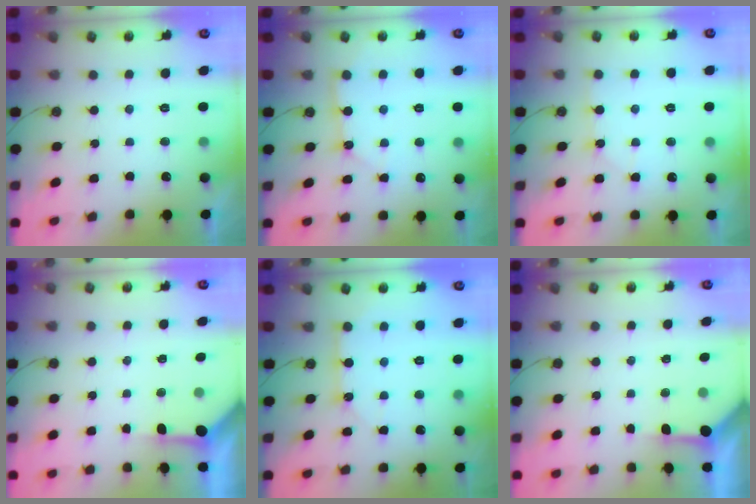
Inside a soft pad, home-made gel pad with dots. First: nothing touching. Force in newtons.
{"total": 3.0, "press": 3.0, "slide": 0.3}
{"total": 3.9, "press": 3.9, "slide": 0.5}
{"total": 3.3, "press": 3.3, "slide": 0.3}
{"total": 7.7, "press": 7.6, "slide": 0.4}
{"total": 3.3, "press": 3.2, "slide": 0.5}